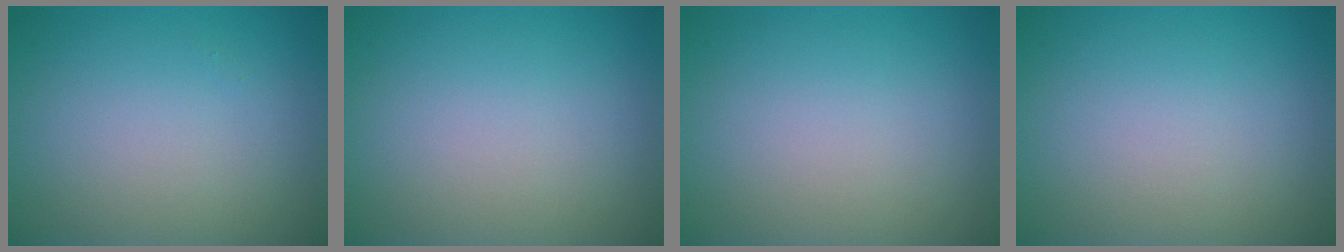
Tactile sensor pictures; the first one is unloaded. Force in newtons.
{"total": 0.0}
{"total": 0.0}
{"total": 0.0}